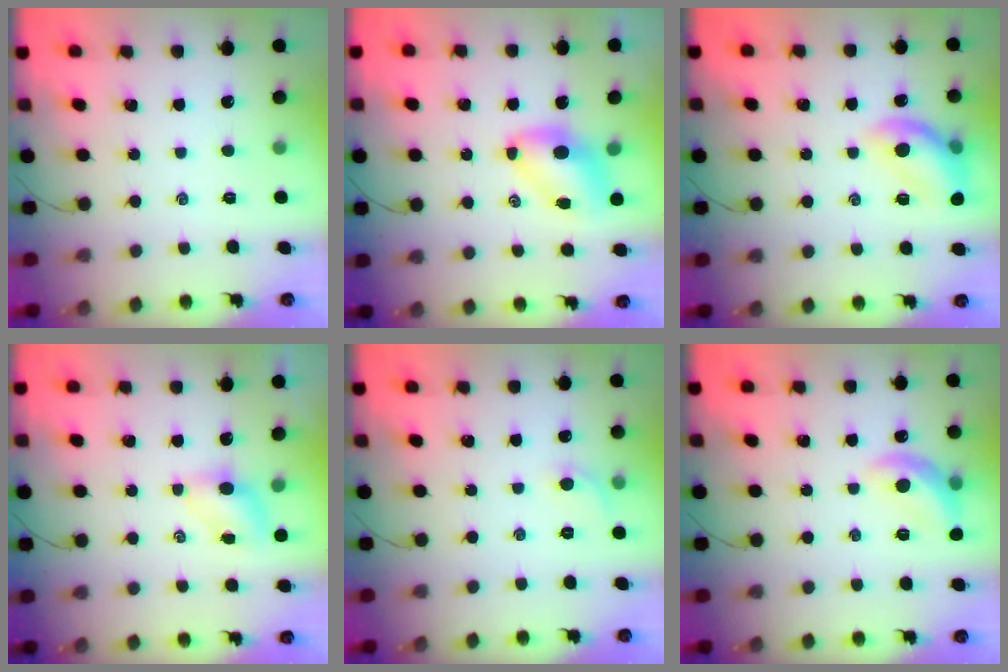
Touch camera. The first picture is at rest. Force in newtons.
{"total": 6.9, "press": 6.8, "slide": 1.2}
{"total": 13.1, "press": 13.1, "slide": 1.3}
{"total": 4.7, "press": 4.7, "slide": 0.5}
{"total": 4.2, "press": 3.9, "slide": 1.4}
{"total": 11.4, "press": 11.4, "slide": 1.2}